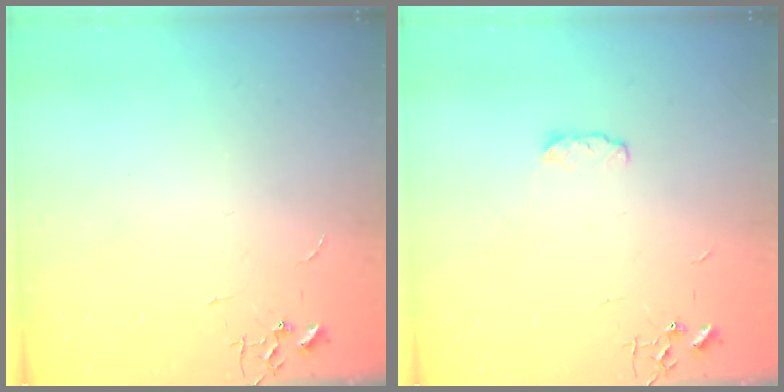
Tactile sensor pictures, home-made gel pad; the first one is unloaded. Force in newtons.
{"total": 4.3, "press": 4.3, "slide": 0.7}